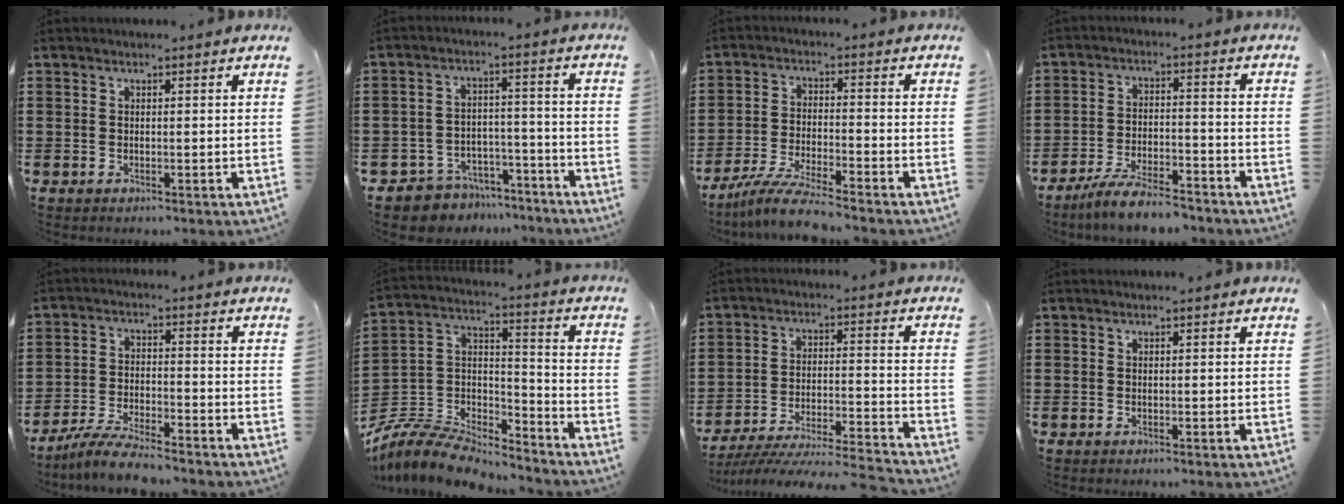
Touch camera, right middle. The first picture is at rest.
{"total": 5.8, "force": [-5.7, 1.5, -0.1], "torque": [-0.009, 0.020, -0.118]}
{"total": 6.7, "force": [-6.1, 0.0, 2.9], "torque": [-0.061, -0.008, -0.118]}
{"total": 6.5, "force": [-5.9, 0.7, 2.5], "torque": [-0.049, 0.003, -0.112]}
{"total": 6.2, "force": [-5.7, 0.5, 2.4], "torque": [-0.057, -0.004, -0.112]}
{"total": 8.9, "force": [-8.4, 2.2, 2.1], "torque": [-0.051, 0.013, -0.171]}
{"total": 6.2, "force": [-5.9, 0.3, 2.0], "torque": [-0.034, -0.009, -0.117]}
{"total": 0.0}